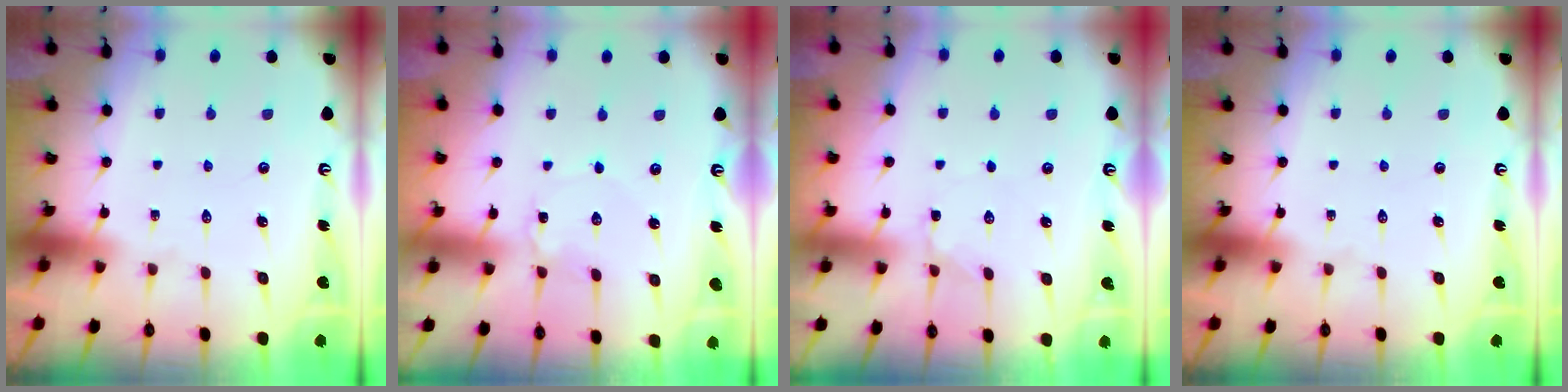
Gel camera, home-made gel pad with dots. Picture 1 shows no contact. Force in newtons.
{"total": 1.9, "press": 1.9, "slide": 0.2}
{"total": 2.2, "press": 2.2, "slide": 0.6}
{"total": 0.0}